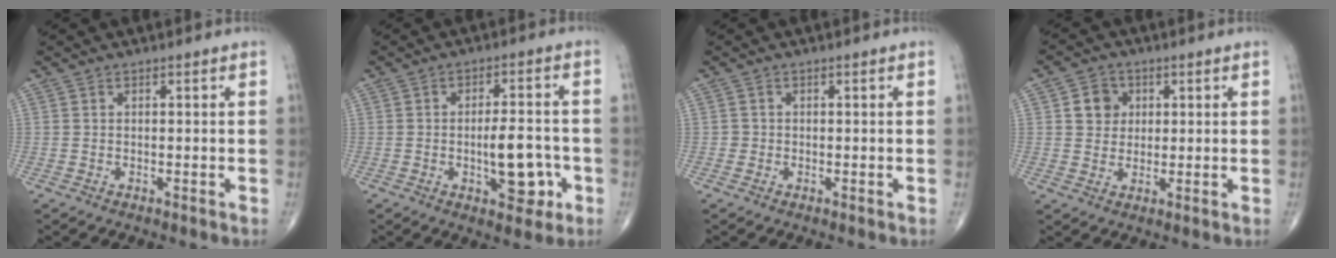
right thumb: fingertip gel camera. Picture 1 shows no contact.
{"total": 8.9, "force": [-2.3, 4.0, 7.6], "torque": [-0.090, 0.017, -0.029]}
{"total": 0.8, "force": [-0.2, 0.8, 0.0], "torque": [0.003, 0.004, -0.005]}
{"total": 5.2, "force": [1.4, 4.6, 1.9], "torque": [-0.006, -0.001, 0.020]}